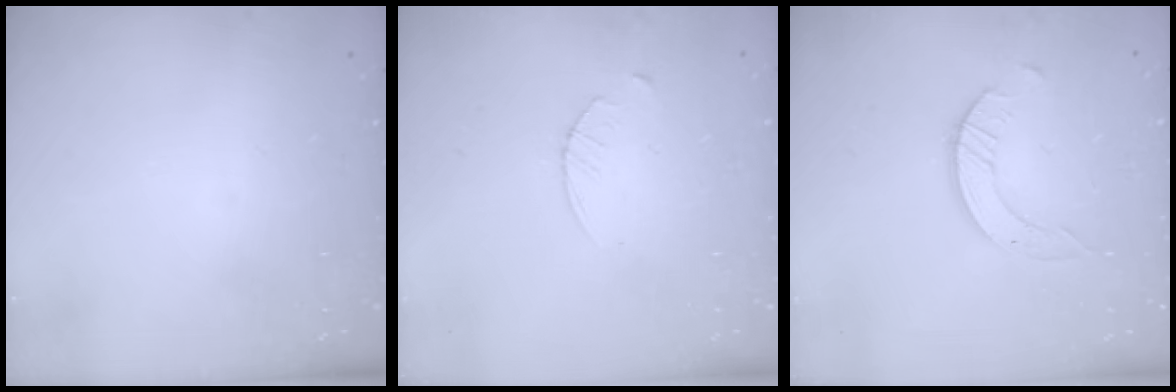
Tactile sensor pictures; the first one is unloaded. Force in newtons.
{"total": 2.9, "press": 2.9, "slide": 0.4}
{"total": 2.4, "press": 2.4, "slide": 0.3}